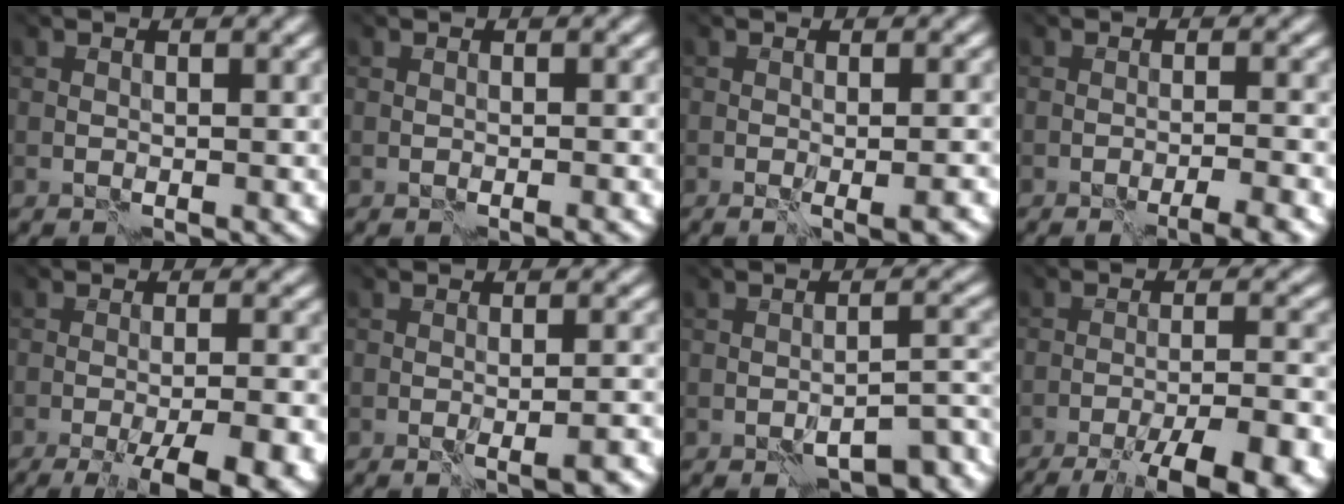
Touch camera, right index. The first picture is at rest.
{"total": 0.5, "force": [-0.3, -0.4, 0.0], "torque": [0.003, -0.002, -0.004]}
{"total": 2.0, "force": [-0.6, 0.3, 1.9], "torque": [-0.017, 0.011, -0.015]}
{"total": 4.0, "force": [-3.3, 0.2, 2.3], "torque": [-0.009, 0.015, -0.037]}
{"total": 11.2, "force": [-5.8, 3.6, 8.9], "torque": [-0.077, 0.008, -0.063]}
{"total": 2.6, "force": [-1.5, 0.2, 2.1], "torque": [-0.003, 0.016, -0.022]}
{"total": 4.8, "force": [-4.3, 0.4, 2.0], "torque": [-0.011, 0.008, -0.044]}
{"total": 11.6, "force": [-9.1, 1.9, 7.0], "torque": [-0.080, -0.002, -0.101]}